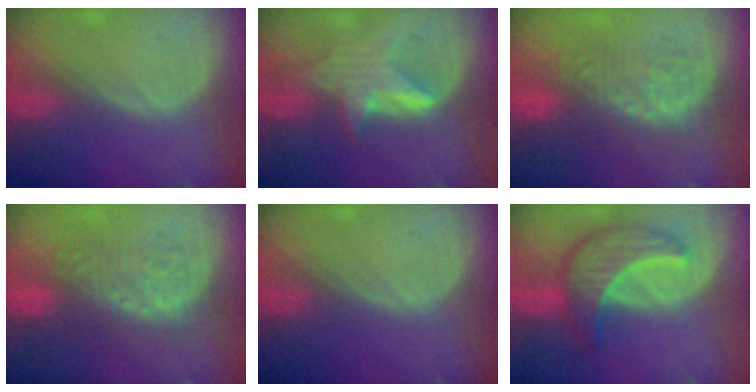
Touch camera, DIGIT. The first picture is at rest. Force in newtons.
{"total": 5.5, "press": 5.5, "slide": 0.2}
{"total": 8.8, "press": 8.4, "slide": 2.5}
{"total": 8.8, "press": 8.4, "slide": 2.5}
{"total": 0.0}
{"total": 8.4, "press": 8.4, "slide": 0.7}